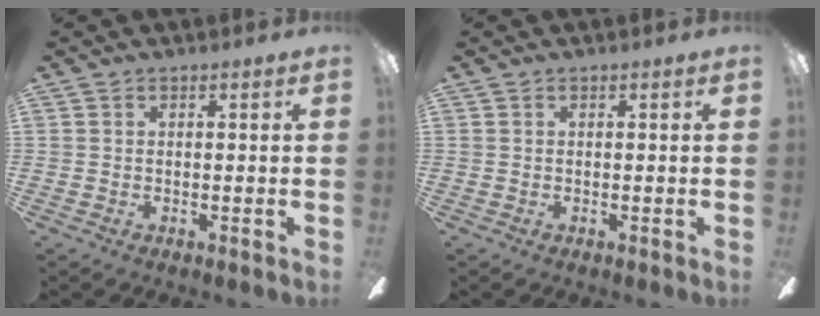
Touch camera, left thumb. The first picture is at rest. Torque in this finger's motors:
{"motor_torque": [0.01, -0.01, -0.03, -0.02, 0.00]}